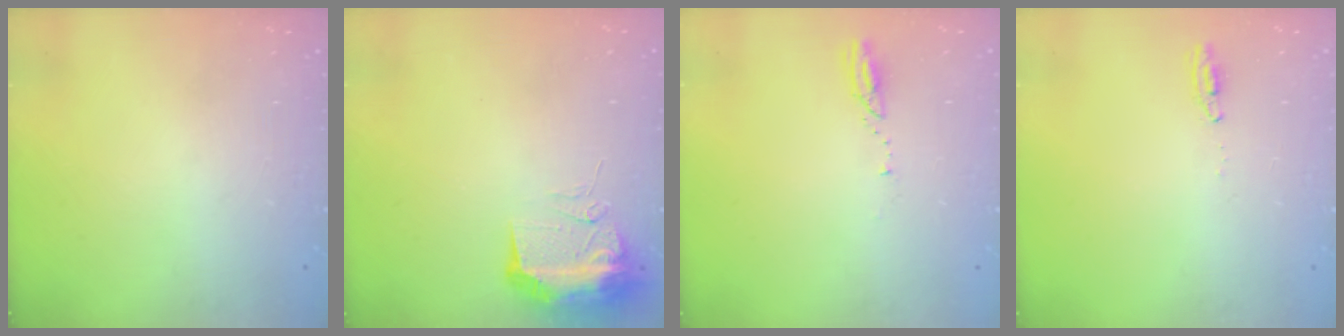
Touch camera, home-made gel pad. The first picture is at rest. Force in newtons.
{"total": 16.8, "press": 12.6, "slide": 11.1}
{"total": 3.2, "press": 3.2, "slide": 0.3}
{"total": 3.0, "press": 2.8, "slide": 1.2}